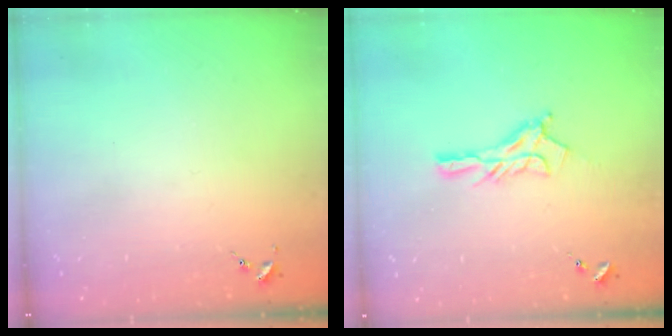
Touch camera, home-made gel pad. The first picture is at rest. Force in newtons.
{"total": 11.6, "press": 11.6, "slide": 0.8}